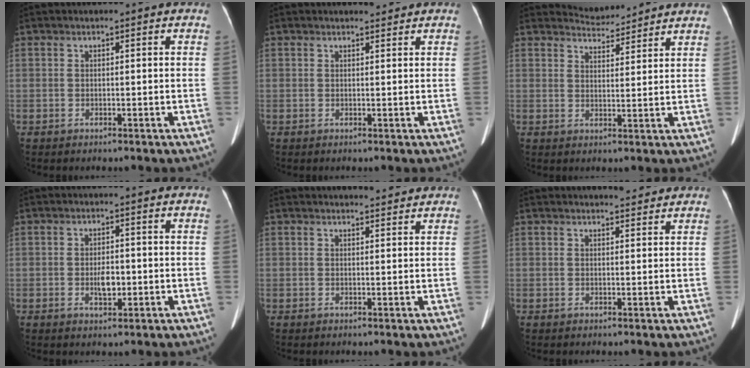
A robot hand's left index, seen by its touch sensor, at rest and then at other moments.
{"total": 0.9, "force": [0.8, 0.2, 0.0], "torque": [-0.007, -0.006, 0.014]}
{"total": 5.2, "force": [5.2, 0.5, -0.3], "torque": [-0.006, 0.010, 0.073]}
{"total": 2.9, "force": [-0.7, 1.3, 2.5], "torque": [-0.046, -0.001, -0.008]}
{"total": 3.0, "force": [2.9, 0.5, 0.5], "torque": [-0.010, 0.005, 0.035]}
{"total": 2.9, "force": [2.8, 0.6, 0.6], "torque": [-0.010, 0.001, 0.033]}